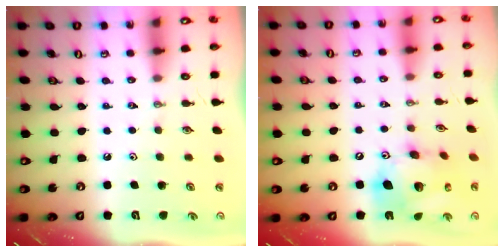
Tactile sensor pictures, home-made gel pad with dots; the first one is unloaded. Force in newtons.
{"total": 18.0, "press": 17.7, "slide": 3.2}